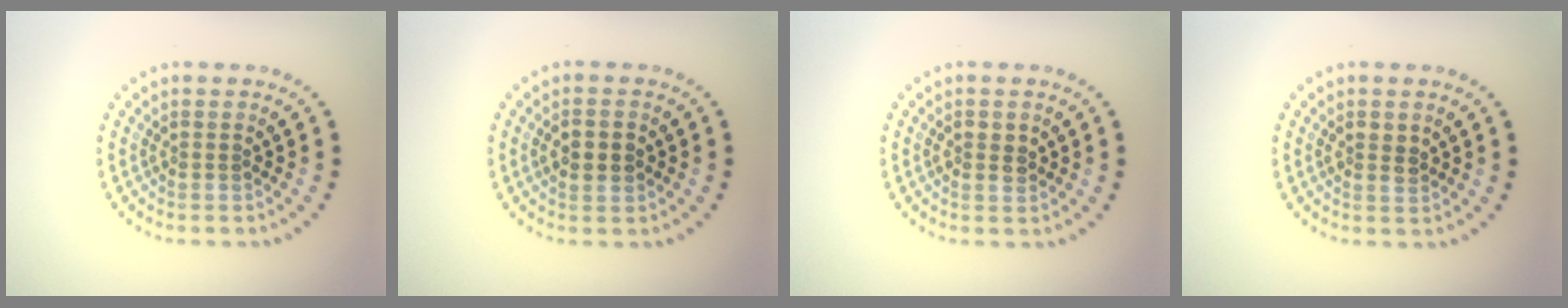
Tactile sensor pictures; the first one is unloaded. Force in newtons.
{"total": 3.1, "press": 3.1, "slide": 0.0}
{"total": 1.5, "press": 1.5, "slide": 0.1}
{"total": 1.4, "press": 1.4, "slide": 0.4}